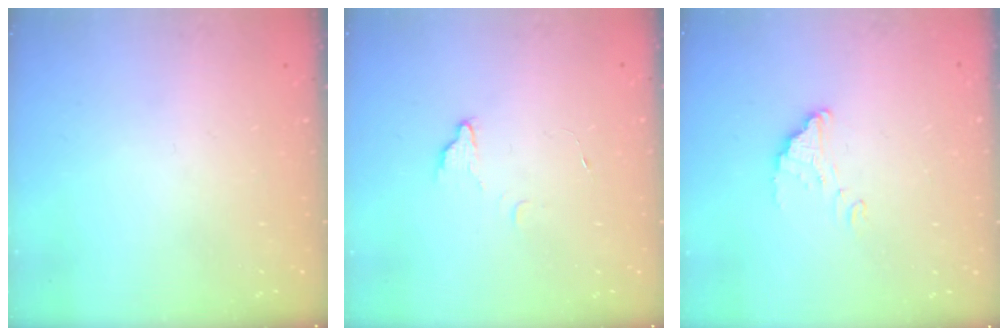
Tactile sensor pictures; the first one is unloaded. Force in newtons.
{"total": 2.2, "press": 2.2, "slide": 0.2}
{"total": 1.8, "press": 1.8, "slide": 0.0}